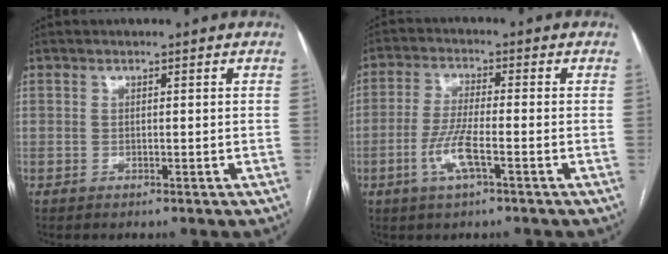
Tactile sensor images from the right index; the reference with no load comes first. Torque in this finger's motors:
{"motor_torque": [1.09, -0.29, 0.60, 0.16]}